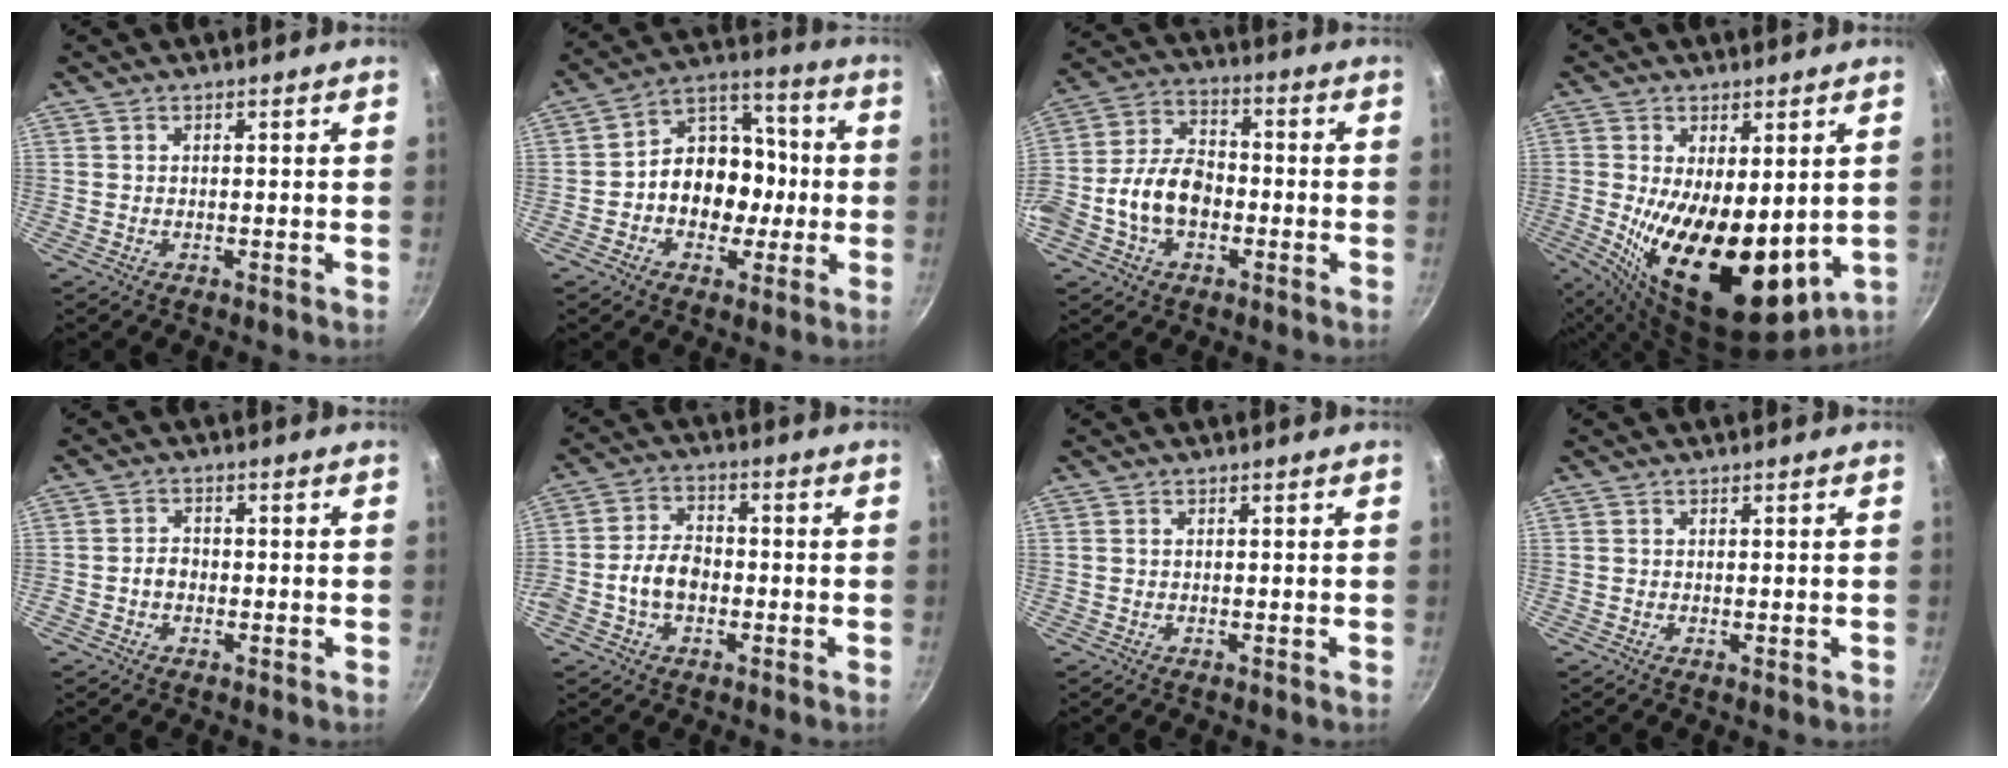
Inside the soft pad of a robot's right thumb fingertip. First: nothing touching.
{"total": 14.0, "force": [-2.0, 11.0, 8.3], "torque": [-0.071, 0.041, -0.046]}
{"total": 12.2, "force": [-2.8, 8.4, 8.3], "torque": [-0.133, 0.037, -0.064]}
{"total": 19.6, "force": [-1.1, 9.6, 17.0], "torque": [-0.251, -0.032, 0.003]}
{"total": 2.4, "force": [-0.8, 1.9, 1.3], "torque": [-0.012, 0.016, -0.015]}
{"total": 7.4, "force": [-1.9, 5.2, 4.9], "torque": [-0.074, 0.028, -0.044]}
{"total": 0.0}
{"total": 0.0}